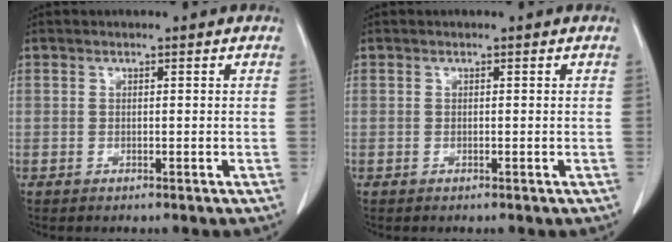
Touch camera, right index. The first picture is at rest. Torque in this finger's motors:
{"motor_torque": [0.00, 0.00, 0.00, 0.00]}